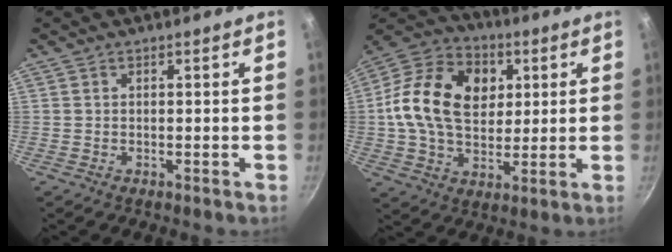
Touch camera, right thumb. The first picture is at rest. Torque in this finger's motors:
{"motor_torque": [-1.03, 2.00, 1.30, -0.28, 0.19]}